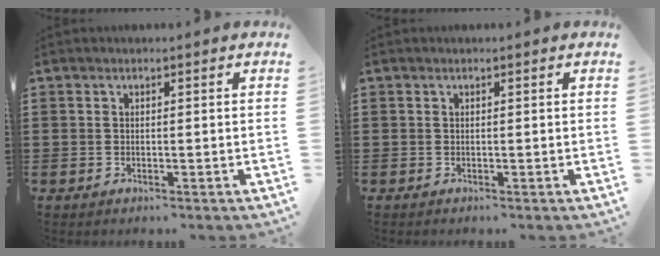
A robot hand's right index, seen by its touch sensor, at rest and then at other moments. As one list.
[{"total": 0.0}]